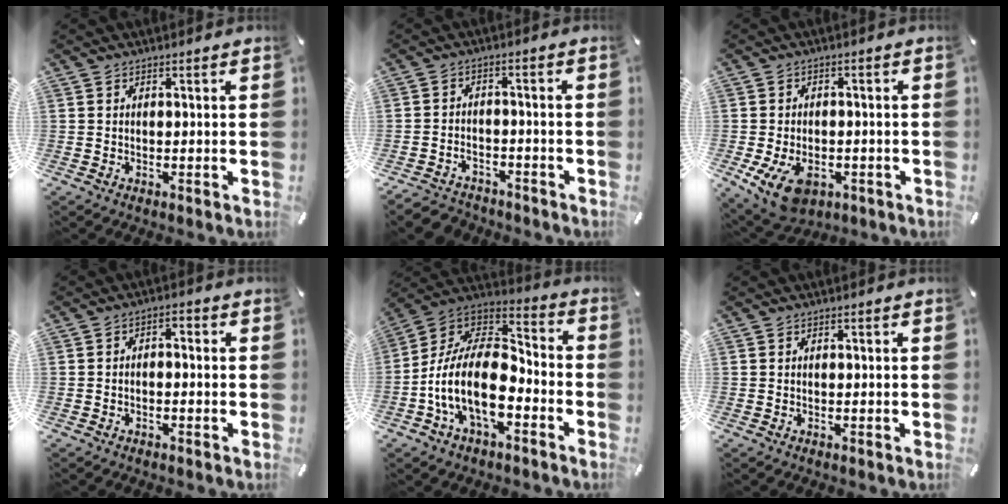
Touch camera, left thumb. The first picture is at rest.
{"total": 4.0, "force": [-3.1, 2.3, 1.1], "torque": [-0.030, 0.011, -0.063]}
{"total": 8.8, "force": [-3.5, 5.8, 5.6], "torque": [-0.109, 0.007, -0.060]}
{"total": 2.2, "force": [-1.7, 0.9, 1.2], "torque": [-0.020, 0.012, -0.034]}
{"total": 17.7, "force": [-7.2, 9.7, 12.9], "torque": [-0.274, 0.016, -0.130]}
{"total": 0.0}